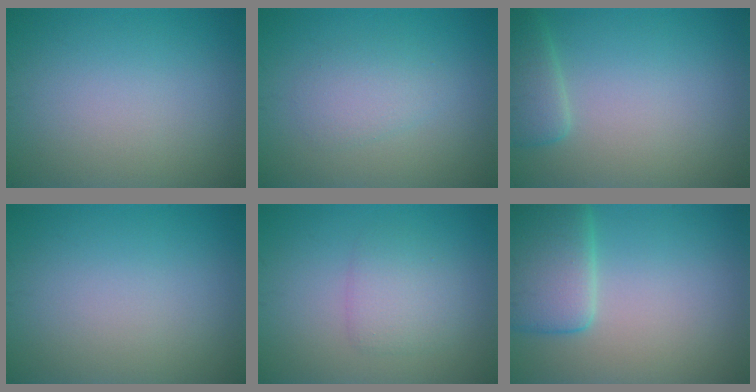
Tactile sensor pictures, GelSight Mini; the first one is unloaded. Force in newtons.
{"total": 2.2, "press": 2.2, "slide": 0.1}
{"total": 2.6, "press": 2.6, "slide": 0.2}
{"total": 0.0}
{"total": 2.5, "press": 2.5, "slide": 0.3}
{"total": 5.5, "press": 5.5, "slide": 0.4}